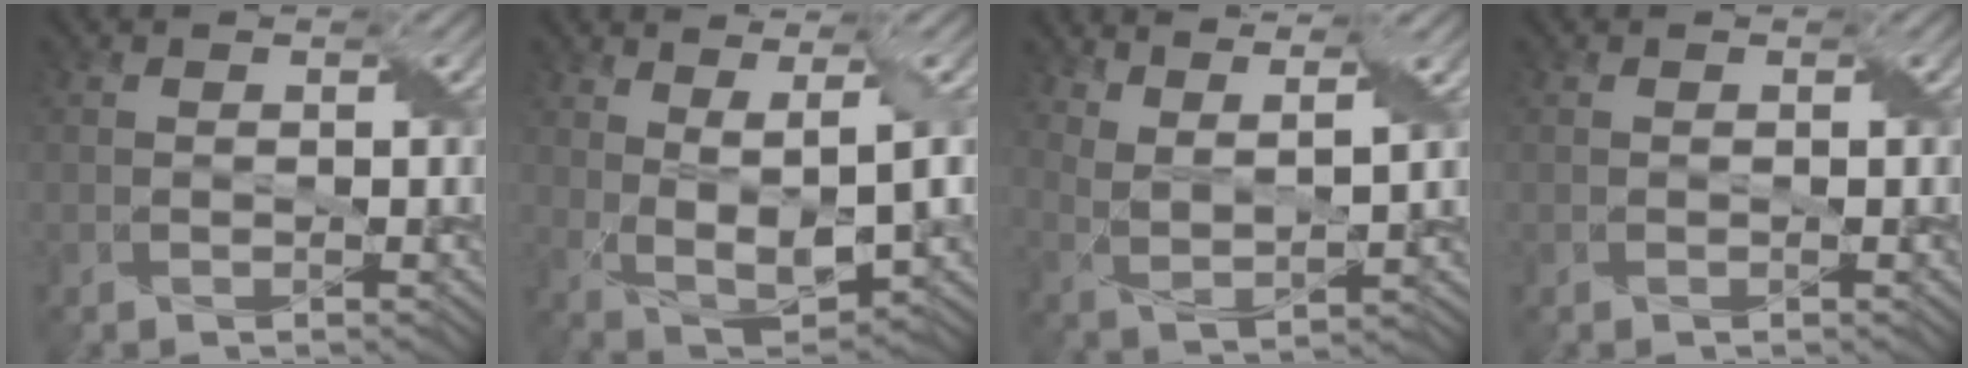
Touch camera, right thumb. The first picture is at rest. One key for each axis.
{"total": 6.6, "fx": 1.8, "fy": 2.4, "fz": 5.9, "tx": -0.126, "ty": -0.003, "tz": 0.036}
{"total": 7.5, "fx": 6.1, "fy": 1.7, "fz": 4.2, "tx": -0.089, "ty": -0.011, "tz": 0.102}
{"total": 0.0}